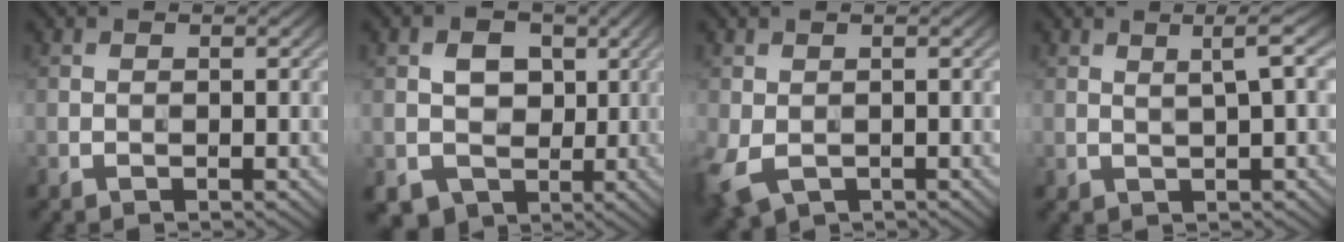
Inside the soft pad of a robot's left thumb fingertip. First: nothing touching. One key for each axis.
{"total": 6.3, "fx": -0.1, "fy": 5.6, "fz": 2.9, "tx": -0.050, "ty": -0.005, "tz": -0.008}
{"total": 4.9, "fx": -1.8, "fy": 3.1, "fz": 3.4, "tx": -0.096, "ty": -0.014, "tz": -0.032}
{"total": 2.8, "fx": 1.0, "fy": 0.3, "fz": 2.5, "tx": -0.045, "ty": 0.010, "tz": 0.019}